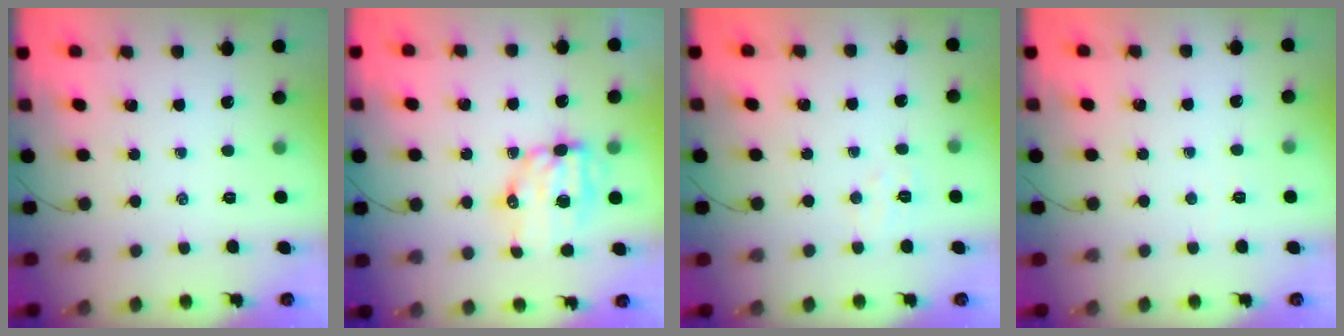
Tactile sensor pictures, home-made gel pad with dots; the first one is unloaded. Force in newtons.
{"total": 9.4, "press": 9.2, "slide": 1.9}
{"total": 4.1, "press": 4.0, "slide": 0.8}
{"total": 1.8, "press": 1.7, "slide": 0.5}